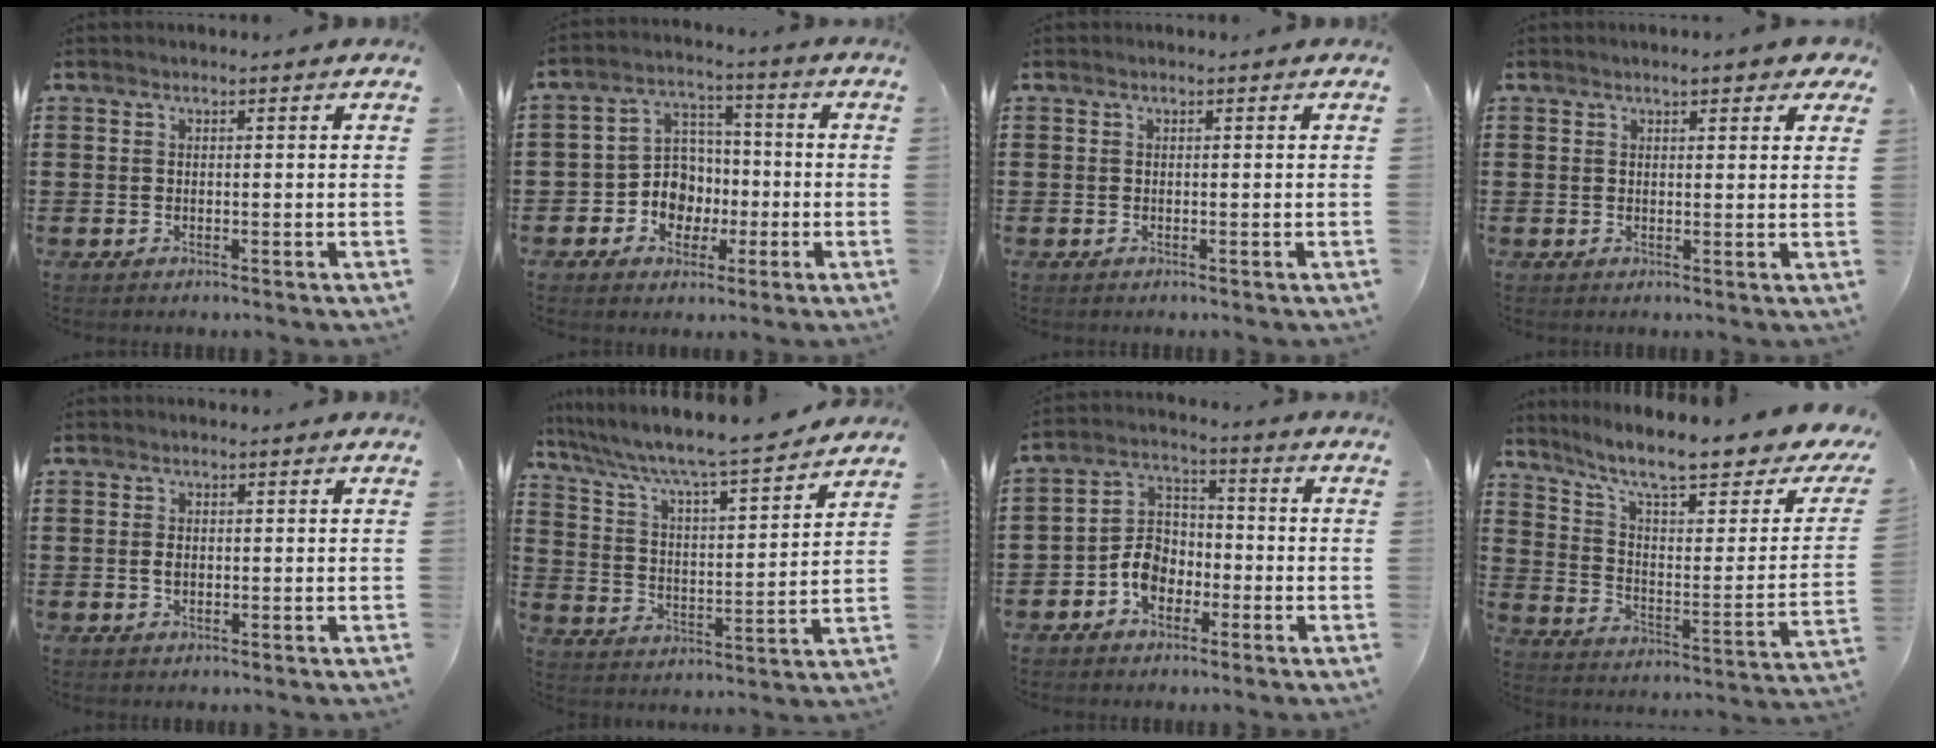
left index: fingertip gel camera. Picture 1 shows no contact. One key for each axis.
{"total": 7.3, "fx": -1.4, "fy": 6.7, "fz": 2.3, "tx": -0.069, "ty": 0.014, "tz": -0.023}
{"total": 0.0}
{"total": 2.5, "fx": 1.9, "fy": 0.4, "fz": 1.6, "tx": -0.028, "ty": 0.001, "tz": 0.032}
{"total": 1.3, "fx": 0.1, "fy": 0.8, "fz": 1.0, "tx": -0.023, "ty": 0.003, "tz": 0.001}
{"total": 6.1, "fx": 5.4, "fy": 0.1, "fz": 2.7, "tx": -0.078, "ty": -0.042, "tz": 0.082}
{"total": 6.4, "fx": -3.0, "fy": 4.7, "fz": 3.1, "tx": -0.080, "ty": 0.014, "tz": -0.061}
{"total": 10.8, "fx": 8.3, "fy": 1.4, "fz": 6.9, "tx": -0.138, "ty": -0.060, "tz": 0.132}